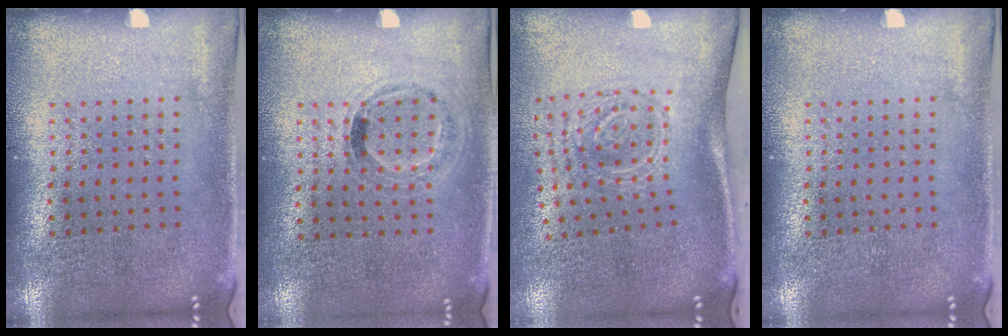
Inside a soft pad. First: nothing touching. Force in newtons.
{"total": 0.9, "press": 0.7, "slide": 0.6}
{"total": 1.8, "press": 1.3, "slide": 1.3}
{"total": 0.0}